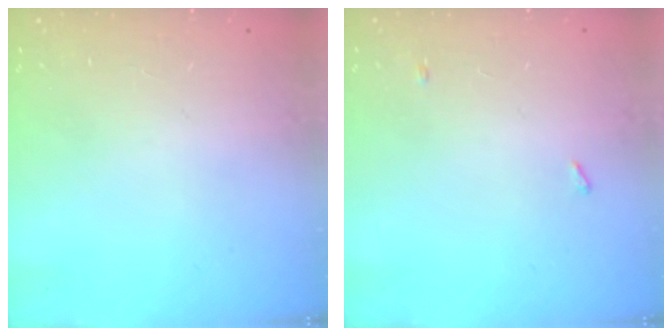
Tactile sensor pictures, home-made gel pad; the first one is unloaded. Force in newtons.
{"total": 6.9, "press": 2.8, "slide": 6.3}